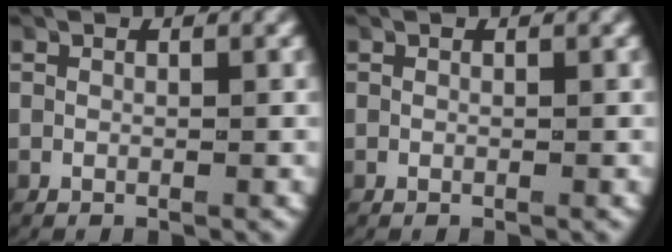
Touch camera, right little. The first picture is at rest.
{"total": 0.0}